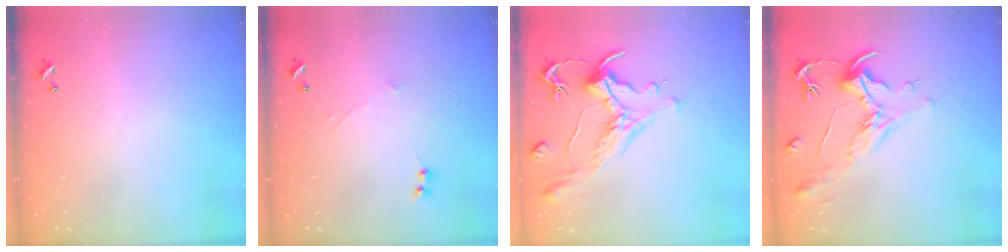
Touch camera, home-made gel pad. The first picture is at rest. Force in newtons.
{"total": 0.0}
{"total": 1.1, "press": 0.0, "slide": 1.1}
{"total": 2.3, "press": 1.8, "slide": 1.3}